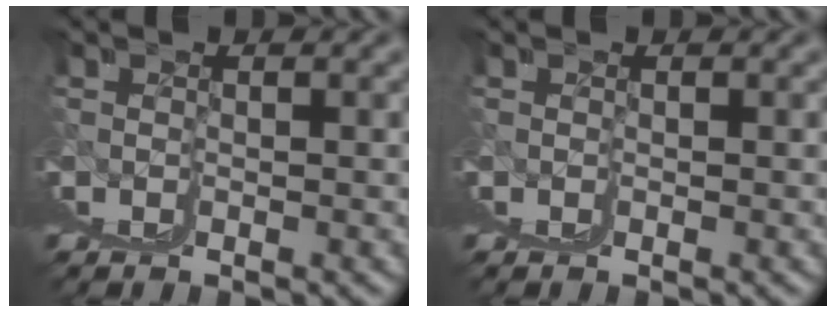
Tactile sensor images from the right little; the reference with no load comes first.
{"total": 0.0}